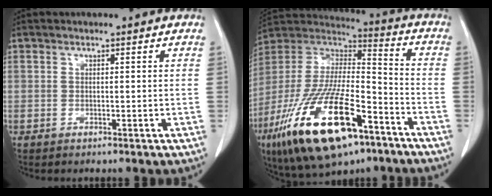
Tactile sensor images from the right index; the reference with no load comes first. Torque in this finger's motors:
{"motor_torque": [1.93, -0.21, 1.05, 0.21]}